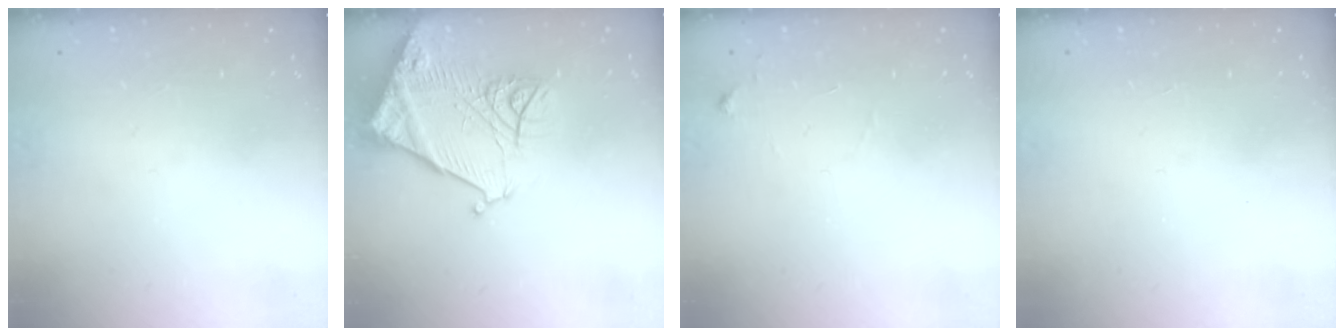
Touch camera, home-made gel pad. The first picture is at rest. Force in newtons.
{"total": 17.1, "press": 17.0, "slide": 1.9}
{"total": 6.7, "press": 6.7, "slide": 0.9}
{"total": 1.6, "press": 1.6, "slide": 0.1}